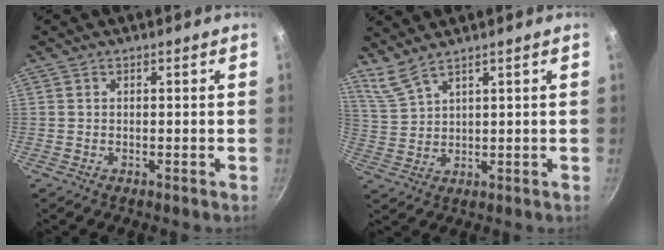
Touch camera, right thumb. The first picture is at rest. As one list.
[{"total": 4.6, "force": [4.0, 0.7, 2.1], "torque": [-0.050, -0.022, 0.095]}]